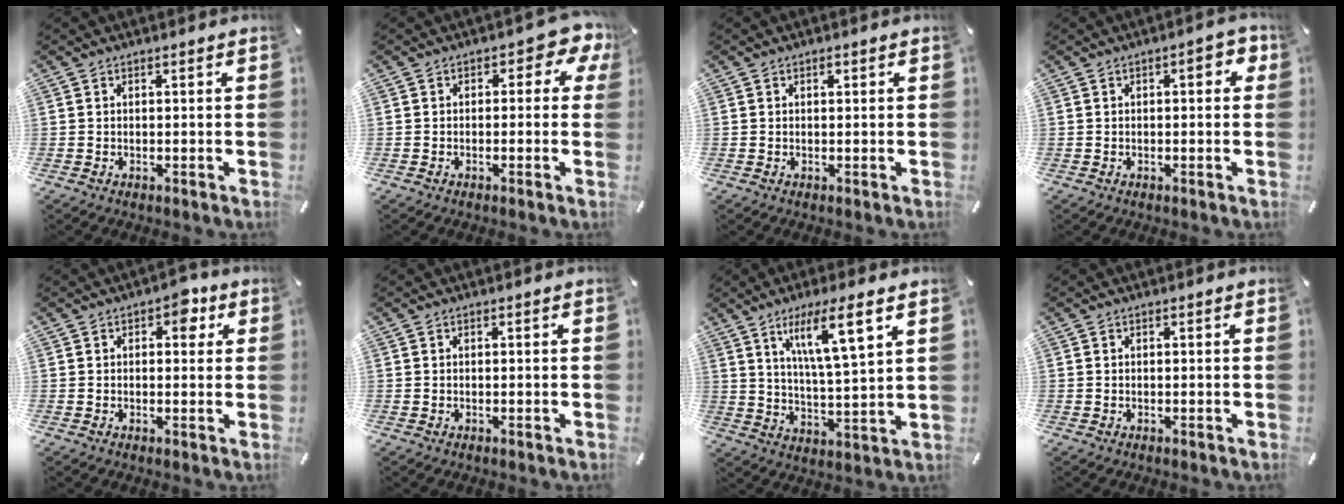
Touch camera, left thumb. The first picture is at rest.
{"total": 4.8, "force": [1.0, 2.9, 3.8], "torque": [-0.044, -0.001, 0.009]}
{"total": 0.6, "force": [0.3, 0.4, 0.4], "torque": [-0.008, 0.000, 0.006]}
{"total": 4.1, "force": [0.6, 1.9, 3.5], "torque": [-0.044, 0.004, 0.004]}
{"total": 4.9, "force": [1.8, 2.9, 3.5], "torque": [-0.028, -0.008, 0.020]}
{"total": 0.0}
{"total": 12.3, "force": [7.4, 1.8, 9.6], "torque": [-0.173, -0.027, 0.119]}
{"total": 0.0}